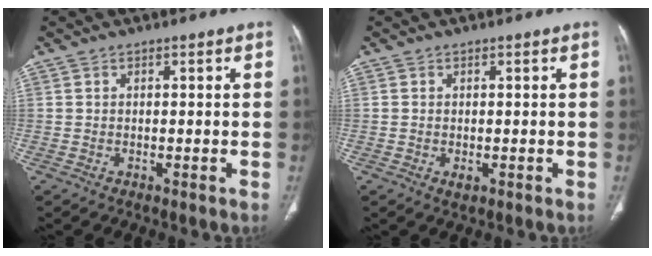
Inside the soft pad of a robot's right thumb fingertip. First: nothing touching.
{"total": 1.1, "force": [-0.3, 0.7, 0.8], "torque": [-0.011, -0.004, -0.002]}